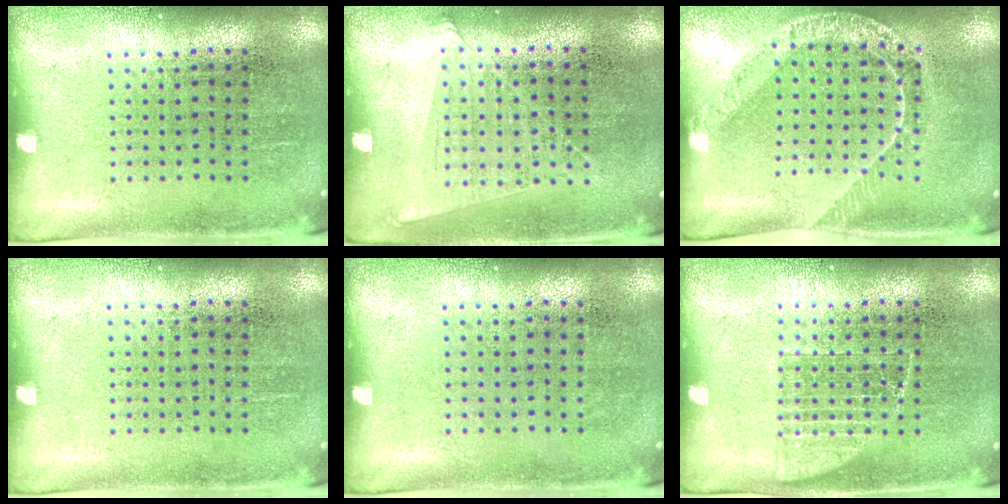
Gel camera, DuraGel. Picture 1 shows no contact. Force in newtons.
{"total": 1.1, "press": 1.0, "slide": 0.4}
{"total": 1.3, "press": 1.3, "slide": 0.2}
{"total": 0.0}
{"total": 0.0}
{"total": 1.6, "press": 1.5, "slide": 0.3}